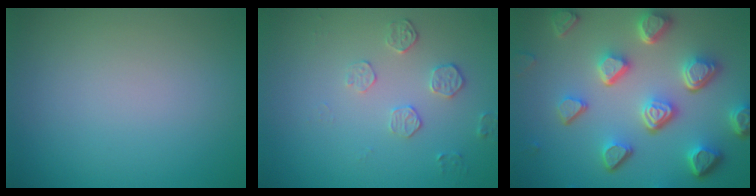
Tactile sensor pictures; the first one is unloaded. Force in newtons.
{"total": 1.8, "press": 1.2, "slide": 1.3}
{"total": 7.6, "press": 5.7, "slide": 5.1}